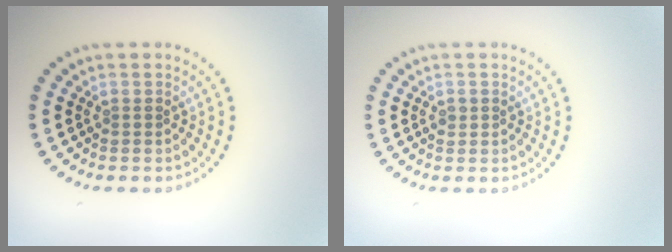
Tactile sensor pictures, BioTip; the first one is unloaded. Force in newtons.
{"total": 0.9, "press": 0.9, "slide": 0.1}